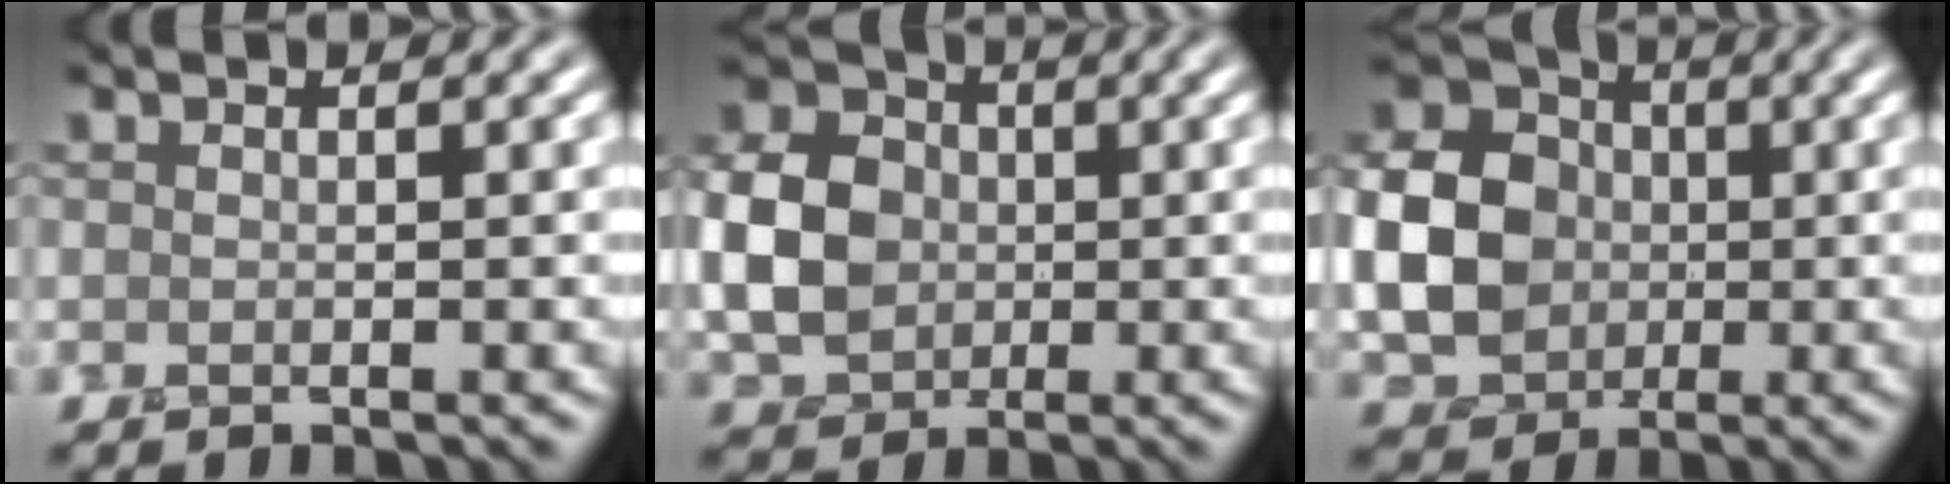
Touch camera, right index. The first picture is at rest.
{"total": 6.2, "force": [-0.2, 5.0, 3.6], "torque": [-0.081, 0.014, -0.013]}
{"total": 8.1, "force": [-0.2, 6.6, 4.6], "torque": [-0.115, 0.004, -0.008]}